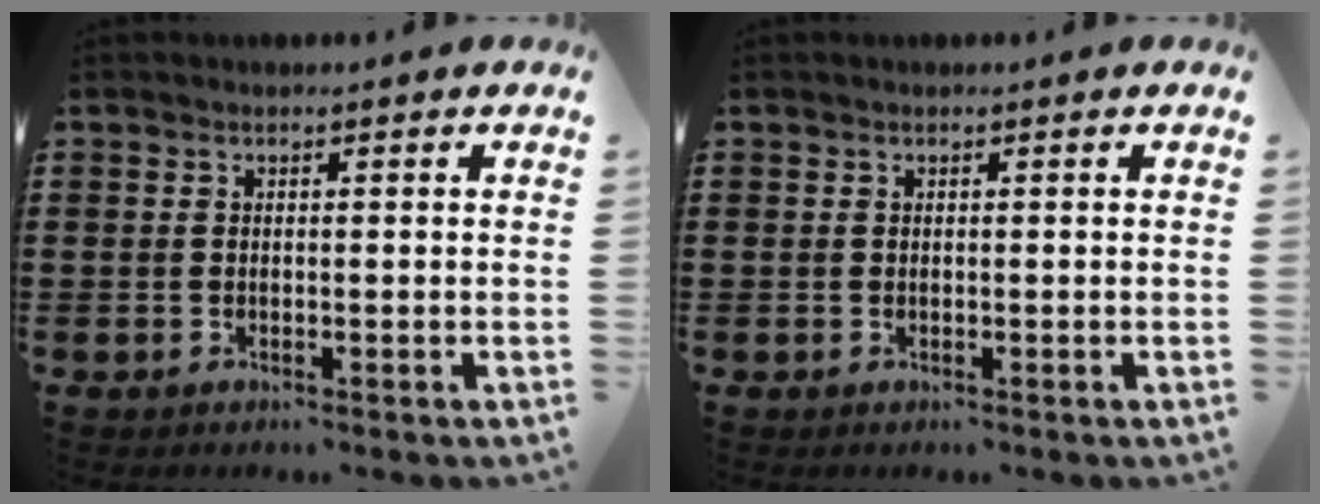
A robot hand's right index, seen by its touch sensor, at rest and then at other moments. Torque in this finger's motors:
{"motor_torque": [2.14, 0.00, 0.02, -0.01]}